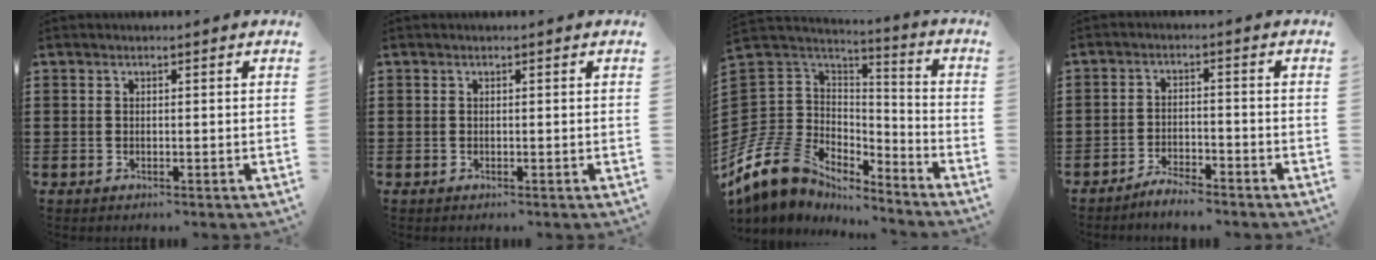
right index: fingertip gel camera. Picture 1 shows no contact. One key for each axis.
{"total": 0.0}
{"total": 11.3, "fx": -7.5, "fy": 7.7, "fz": 3.4, "tx": -0.124, "ty": 0.003, "tz": -0.149}
{"total": 3.4, "fx": -3.3, "fy": 0.2, "fz": 0.2, "tx": -0.010, "ty": 0.005, "tz": -0.069}